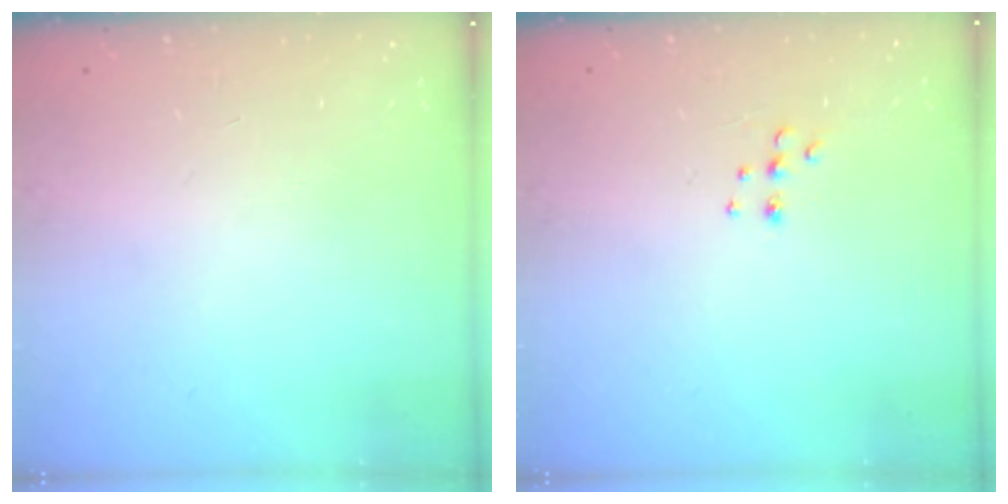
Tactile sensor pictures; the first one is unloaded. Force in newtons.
{"total": 5.3, "press": 5.3, "slide": 0.6}